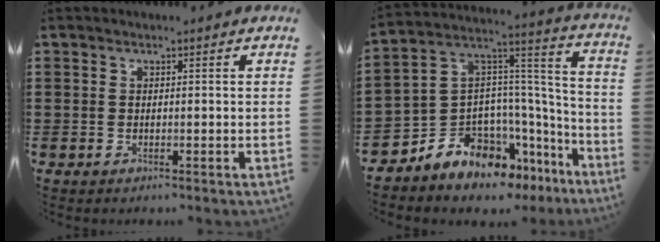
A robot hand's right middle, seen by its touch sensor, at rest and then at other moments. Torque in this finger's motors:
{"motor_torque": [1.19, -0.95, 0.41, 0.21]}